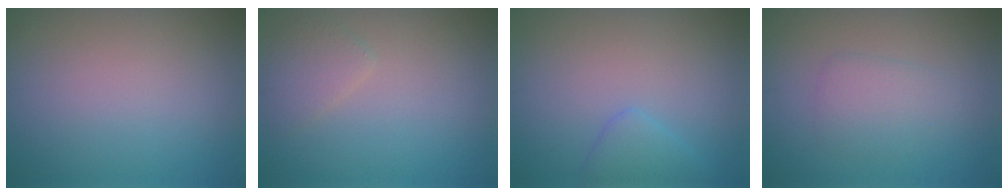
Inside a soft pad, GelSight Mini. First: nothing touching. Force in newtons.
{"total": 1.7, "press": 1.7, "slide": 0.2}
{"total": 1.9, "press": 1.9, "slide": 0.2}
{"total": 2.3, "press": 2.3, "slide": 0.0}